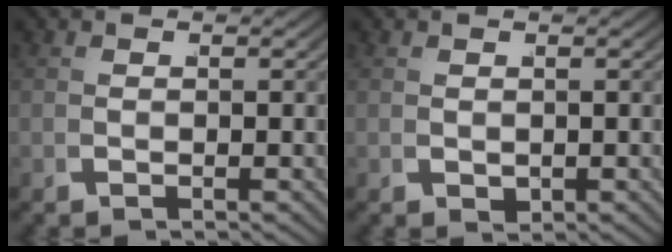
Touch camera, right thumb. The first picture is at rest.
{"total": 1.0, "force": [0.2, 0.8, 0.6], "torque": [-0.011, -0.009, 0.014]}